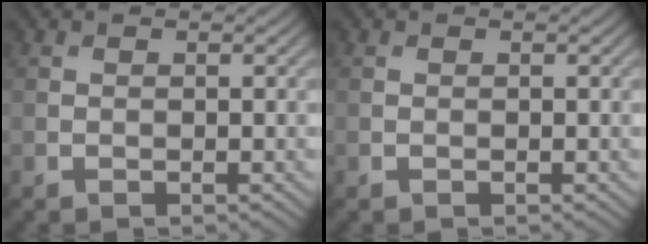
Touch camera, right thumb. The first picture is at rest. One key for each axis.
{"total": 0.0}